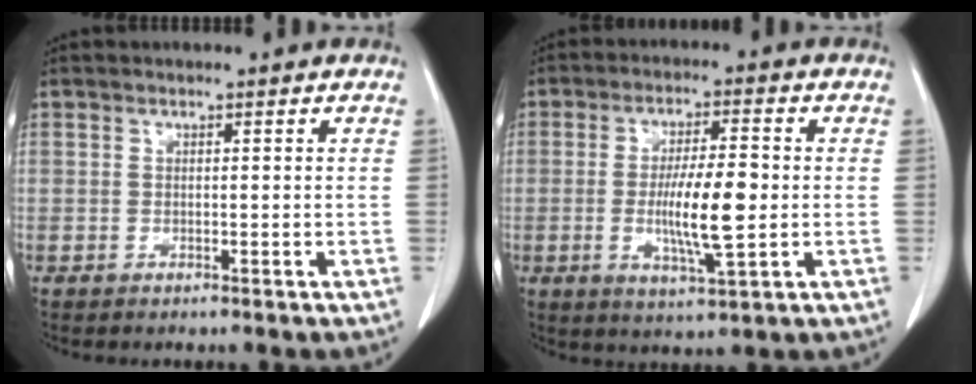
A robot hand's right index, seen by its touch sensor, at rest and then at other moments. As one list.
[{"total": 9.5, "force": [-1.1, 1.4, 9.3], "torque": [-0.169, -0.008, -0.019]}]